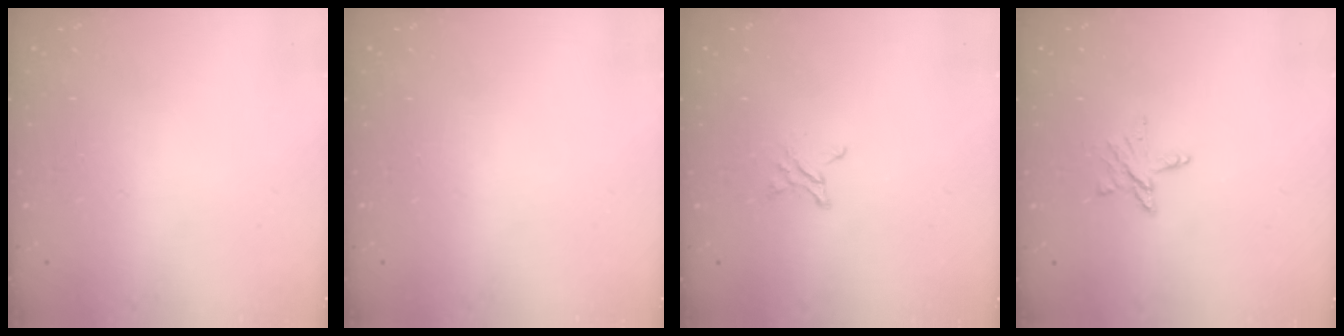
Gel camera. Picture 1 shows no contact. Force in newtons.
{"total": 0.0}
{"total": 2.0, "press": 2.0, "slide": 0.1}
{"total": 5.5, "press": 5.5, "slide": 0.5}